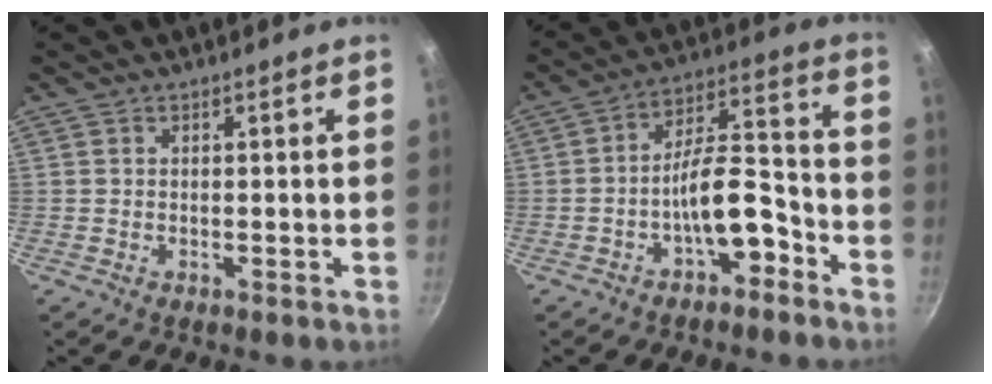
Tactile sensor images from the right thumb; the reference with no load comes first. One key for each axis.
{"total": 10.8, "fx": -5.1, "fy": 4.7, "fz": 8.3, "tx": -0.110, "ty": 0.068, "tz": -0.079}